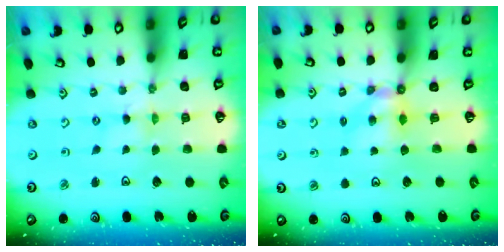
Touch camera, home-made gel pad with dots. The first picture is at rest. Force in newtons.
{"total": 6.2, "press": 6.2, "slide": 0.1}